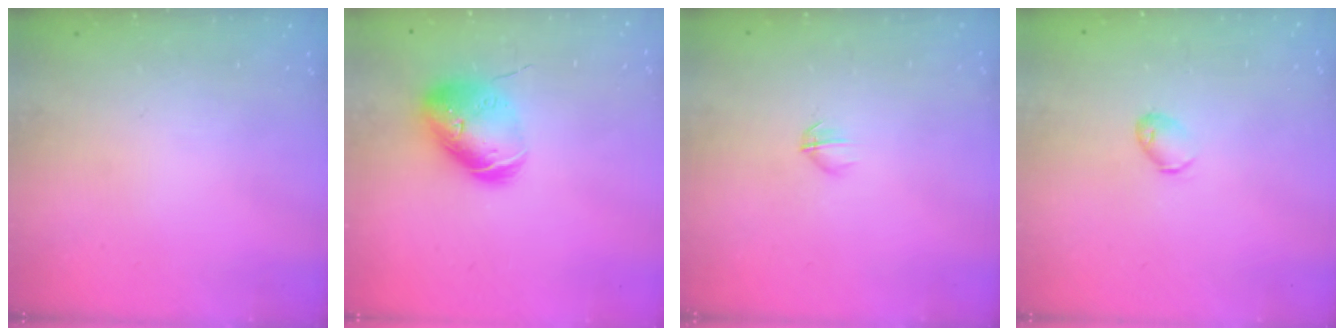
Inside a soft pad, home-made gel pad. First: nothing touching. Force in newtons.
{"total": 12.6, "press": 12.5, "slide": 1.3}
{"total": 2.7, "press": 2.6, "slide": 0.8}
{"total": 4.8, "press": 4.7, "slide": 1.0}